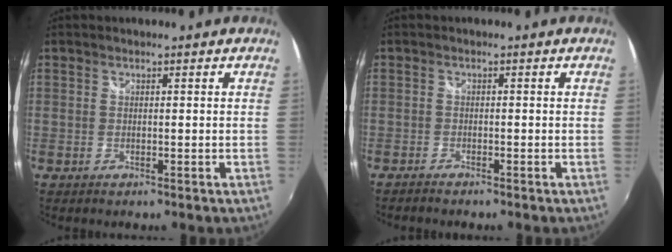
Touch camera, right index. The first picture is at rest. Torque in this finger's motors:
{"motor_torque": [-0.02, -0.08, 0.00, 0.01]}